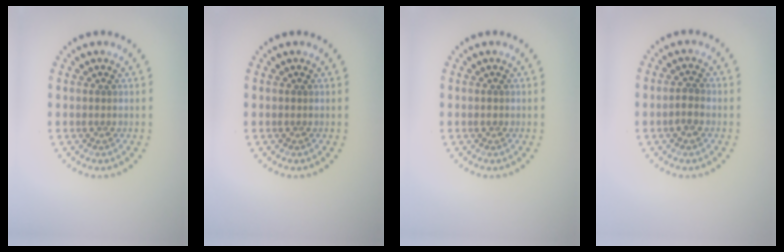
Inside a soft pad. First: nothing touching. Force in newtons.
{"total": 0.0}
{"total": 0.6, "press": 0.5, "slide": 0.2}
{"total": 1.2, "press": 1.2, "slide": 0.2}